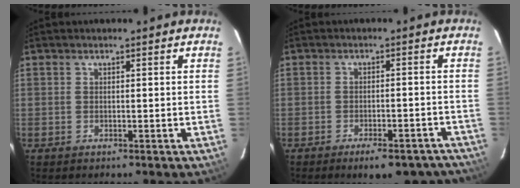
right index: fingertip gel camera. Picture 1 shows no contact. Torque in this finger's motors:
{"motor_torque": [0.36, -0.62, 0.28, 0.05]}